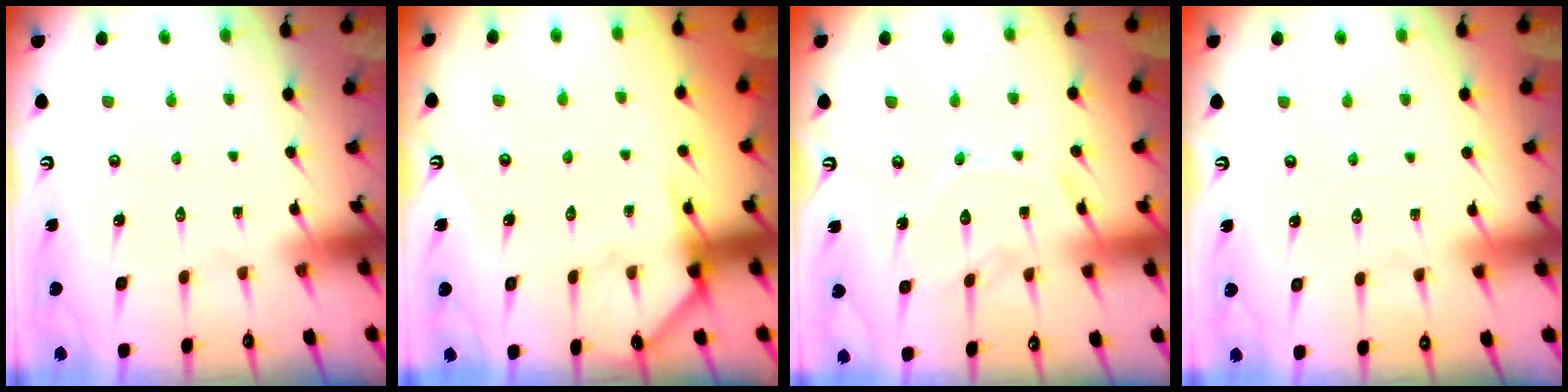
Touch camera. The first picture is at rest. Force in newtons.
{"total": 5.1, "press": 5.1, "slide": 0.4}
{"total": 9.9, "press": 9.9, "slide": 0.2}
{"total": 2.9, "press": 2.9, "slide": 0.3}